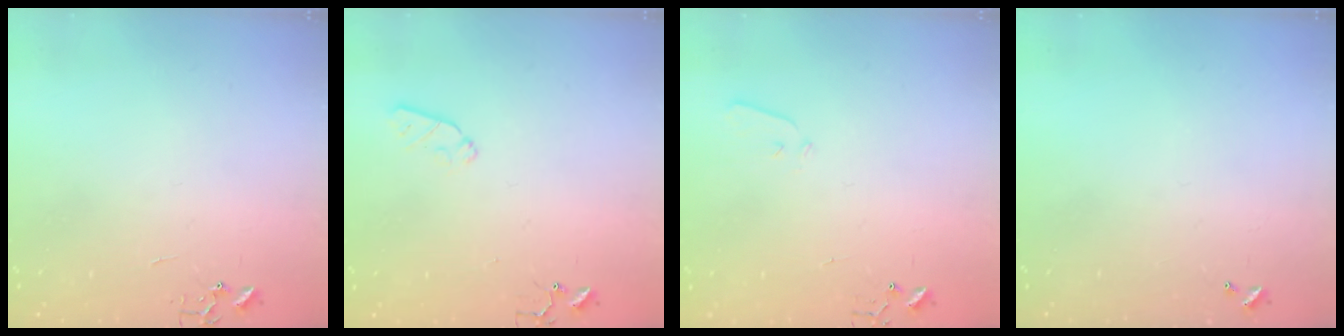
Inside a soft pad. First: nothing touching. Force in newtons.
{"total": 5.2, "press": 5.1, "slide": 0.7}
{"total": 3.6, "press": 3.5, "slide": 0.6}
{"total": 0.0}